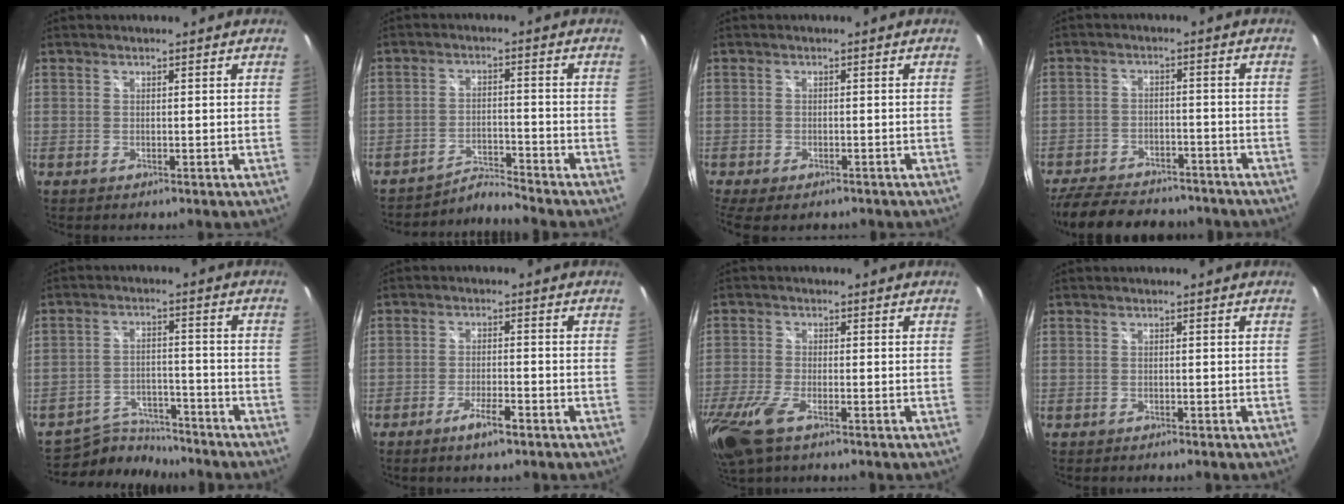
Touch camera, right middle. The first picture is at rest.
{"total": 3.4, "force": [-3.2, -0.9, -0.7], "torque": [0.002, 0.006, -0.057]}
{"total": 8.8, "force": [-6.7, 3.5, 4.6], "torque": [-0.109, -0.035, -0.108]}
{"total": 18.3, "force": [-15.0, 6.9, 7.9], "torque": [-0.174, -0.001, -0.214]}
{"total": 9.6, "force": [-9.1, 2.4, 1.9], "torque": [-0.053, 0.007, -0.146]}
{"total": 4.5, "force": [-3.0, 0.5, 3.3], "torque": [-0.074, -0.004, -0.053]}
{"total": 11.4, "force": [-6.8, 4.2, 8.0], "torque": [-0.195, -0.042, -0.133]}
{"total": 0.7, "force": [-0.7, 0.1, 0.2], "torque": [-0.005, -0.003, -0.010]}